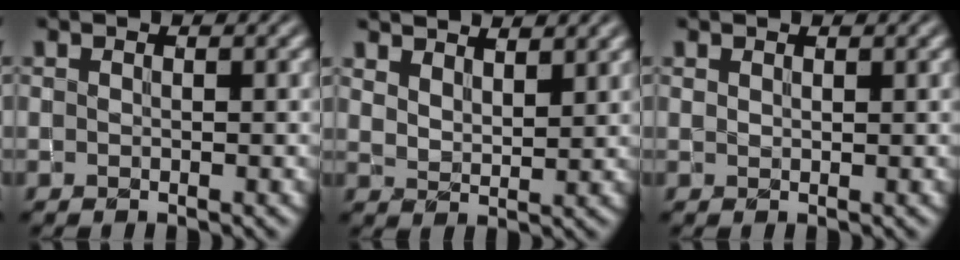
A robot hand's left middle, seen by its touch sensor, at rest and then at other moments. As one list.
[{"total": 4.3, "force": [3.8, 1.3, 1.7], "torque": [-0.028, 0.005, 0.056]}, {"total": 0.6, "force": [0.6, 0.2, 0.2], "torque": [-0.005, 0.000, 0.012]}]